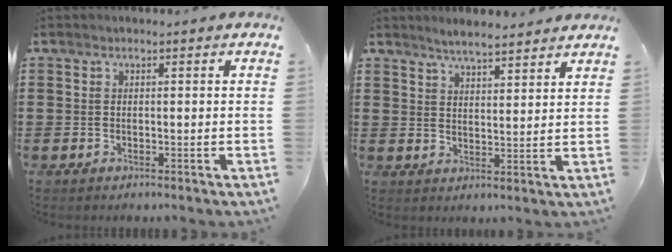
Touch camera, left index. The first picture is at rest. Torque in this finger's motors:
{"motor_torque": [0.71, -0.73, 0.15, 0.07]}